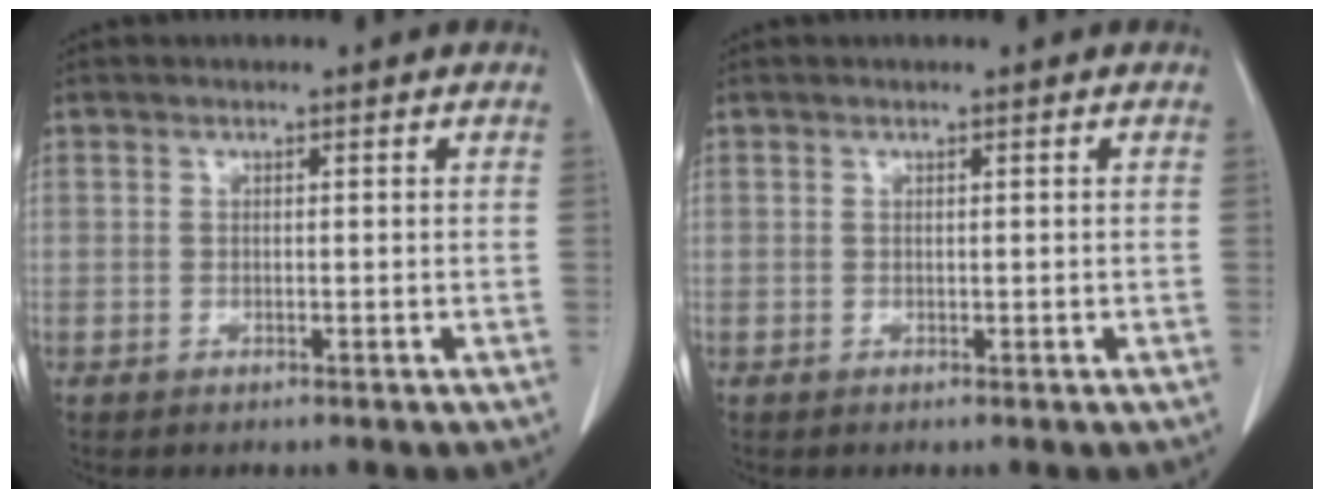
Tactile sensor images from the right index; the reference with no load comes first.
{"total": 0.0}